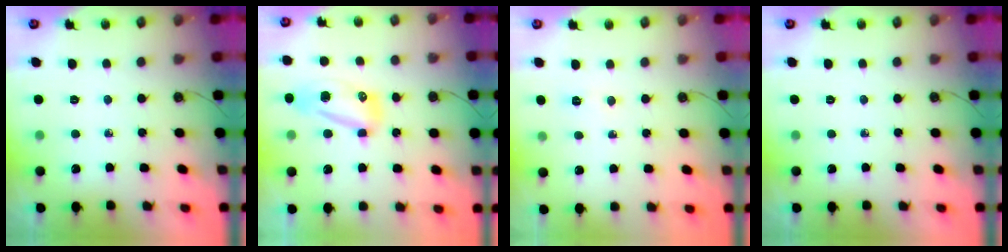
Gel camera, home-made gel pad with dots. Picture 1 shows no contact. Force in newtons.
{"total": 14.7, "press": 11.6, "slide": 9.2}
{"total": 3.0, "press": 3.0, "slide": 0.5}
{"total": 0.0}